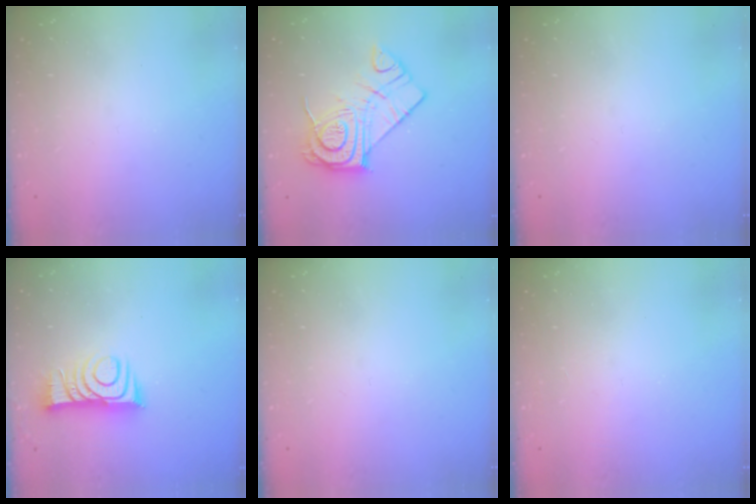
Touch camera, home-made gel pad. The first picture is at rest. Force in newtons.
{"total": 14.3, "press": 14.3, "slide": 0.7}
{"total": 0.0}
{"total": 10.2, "press": 10.2, "slide": 0.4}
{"total": 0.0}
{"total": 3.4, "press": 3.3, "slide": 0.5}